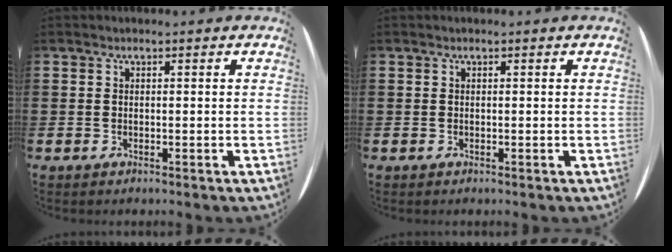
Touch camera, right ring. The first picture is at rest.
{"total": 0.0}